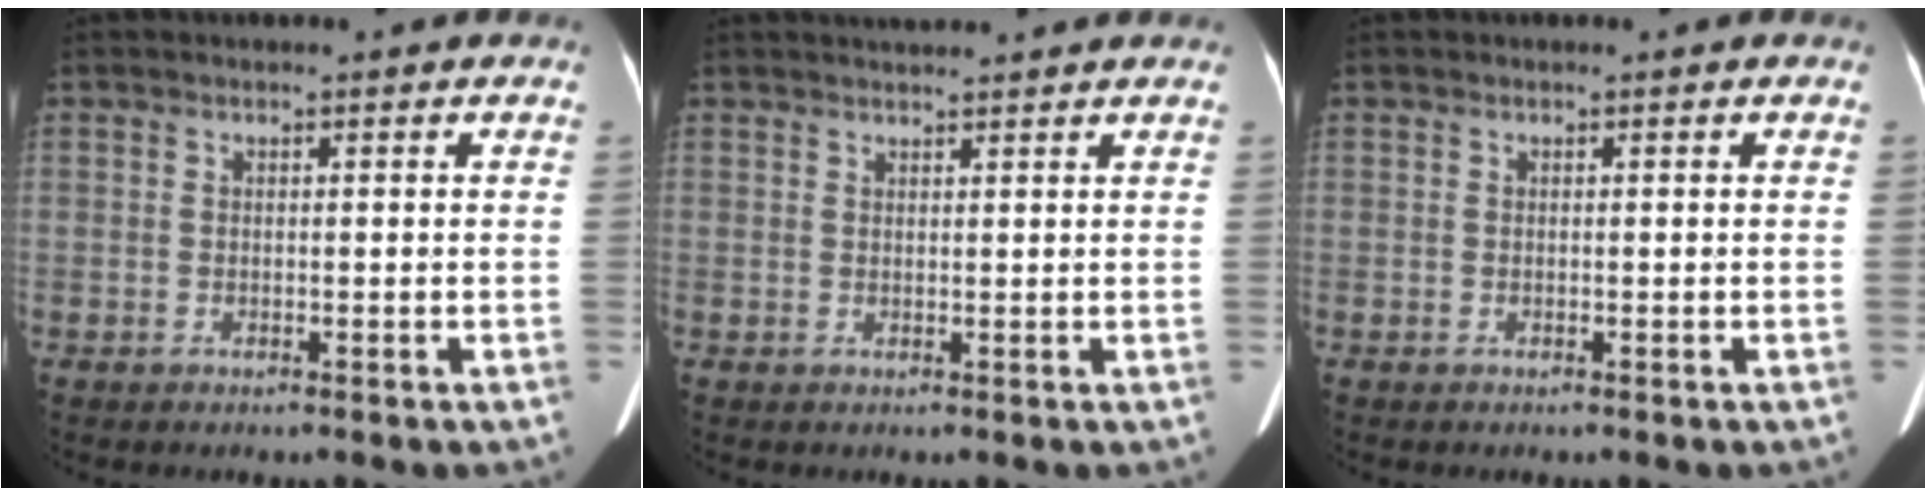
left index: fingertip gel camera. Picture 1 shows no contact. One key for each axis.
{"total": 3.7, "fx": 3.5, "fy": -0.2, "fz": 1.0, "tx": -0.013, "ty": 0.026, "tz": 0.051}
{"total": 0.0}